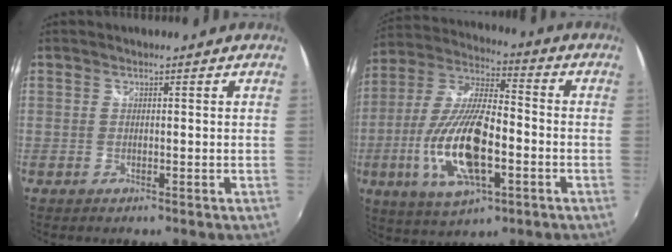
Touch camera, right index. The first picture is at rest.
{"total": 18.7, "force": [-5.2, 7.0, 16.5], "torque": [-0.343, -0.015, -0.095]}